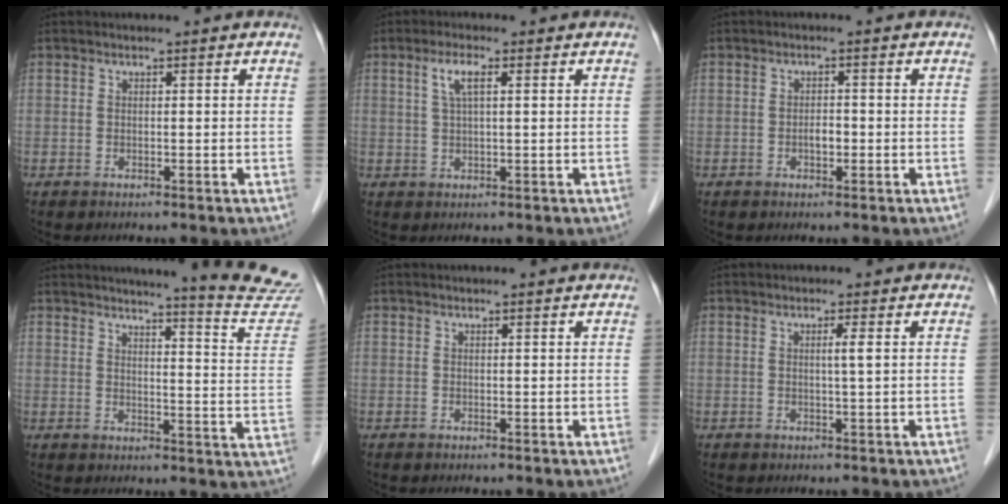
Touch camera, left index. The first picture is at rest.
{"total": 3.2, "force": [1.2, 0.6, 3.0], "torque": [-0.064, 0.008, 0.024]}
{"total": 1.6, "force": [-0.6, 0.8, 1.2], "torque": [-0.021, 0.001, -0.012]}
{"total": 16.8, "force": [16.2, -0.9, 4.4], "torque": [-0.051, -0.118, 0.166]}
{"total": 0.6, "force": [0.6, 0.0, 0.1], "torque": [-0.006, 0.005, 0.005]}
{"total": 1.3, "force": [0.2, -0.4, 1.2], "torque": [-0.024, -0.001, 0.003]}